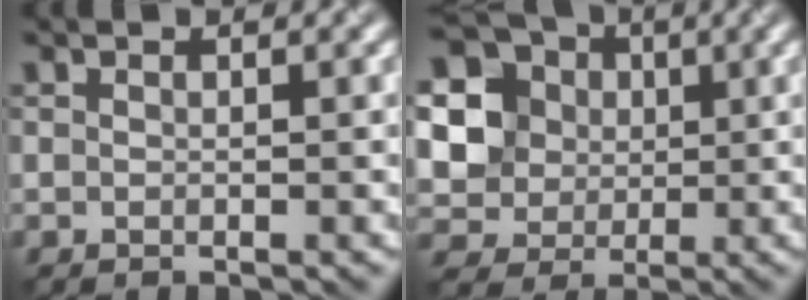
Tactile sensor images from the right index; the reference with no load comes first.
{"total": 10.3, "force": [2.8, 9.1, 4.0], "torque": [-0.127, 0.012, 0.054]}